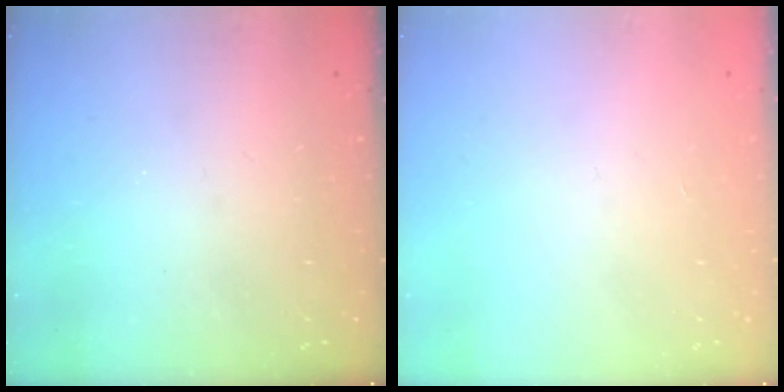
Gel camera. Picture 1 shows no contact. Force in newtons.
{"total": 0.0}